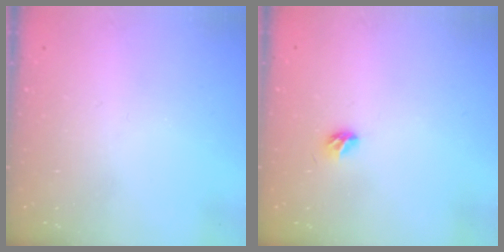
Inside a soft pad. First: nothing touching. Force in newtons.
{"total": 4.0, "press": 3.9, "slide": 1.0}